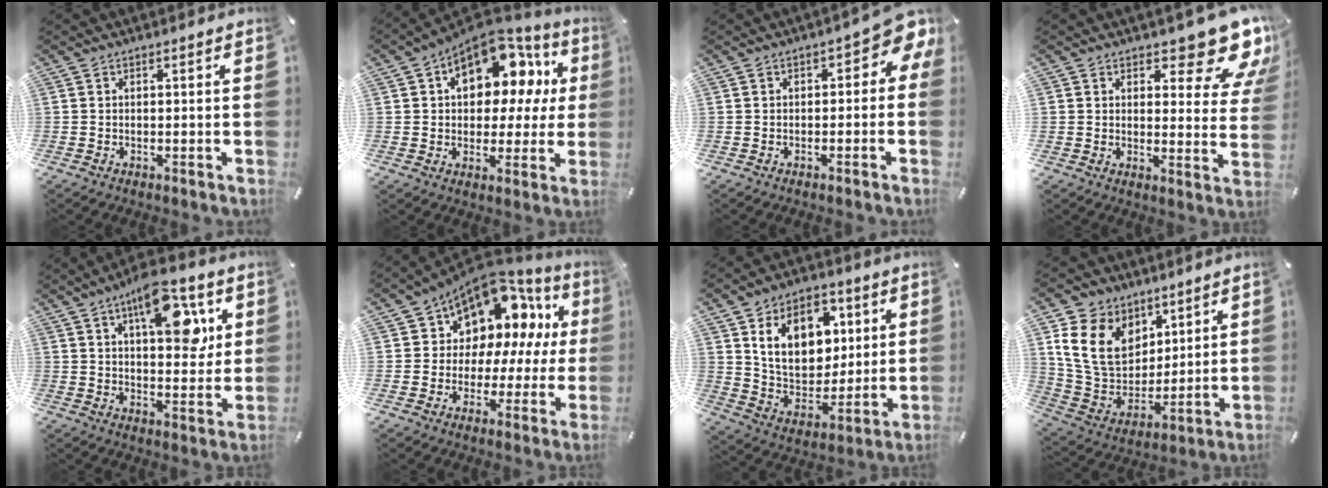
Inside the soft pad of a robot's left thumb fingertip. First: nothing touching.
{"total": 16.2, "force": [6.4, 9.9, 11.1], "torque": [-0.163, -0.040, 0.106]}
{"total": 5.1, "force": [1.1, 3.1, 4.0], "torque": [-0.048, -0.004, 0.011]}
{"total": 11.9, "force": [8.7, 5.7, 5.8], "torque": [-0.060, -0.073, 0.151]}
{"total": 15.2, "force": [7.3, 7.2, 11.2], "torque": [-0.153, -0.027, 0.119]}
{"total": 11.6, "force": [6.9, 8.1, 4.5], "torque": [-0.075, -0.069, 0.123]}
{"total": 15.9, "force": [6.2, 11.9, 8.5], "torque": [-0.140, -0.015, 0.122]}
{"total": 17.0, "force": [6.8, 13.1, 8.5], "torque": [-0.185, -0.031, 0.134]}